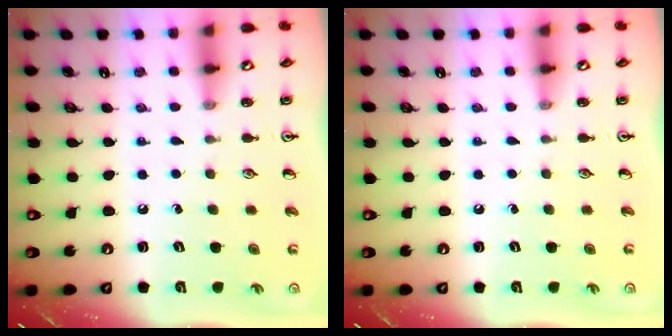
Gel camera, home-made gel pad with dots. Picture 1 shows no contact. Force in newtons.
{"total": 0.0}